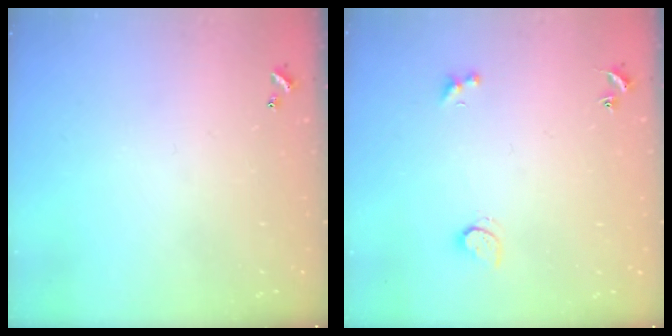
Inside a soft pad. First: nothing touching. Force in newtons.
{"total": 2.0, "press": 1.9, "slide": 0.5}